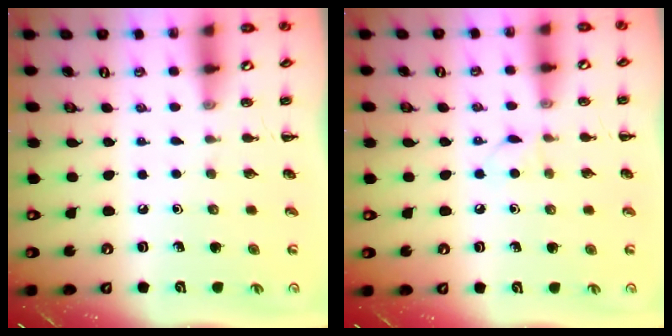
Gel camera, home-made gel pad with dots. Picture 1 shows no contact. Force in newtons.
{"total": 5.2, "press": 5.0, "slide": 1.5}